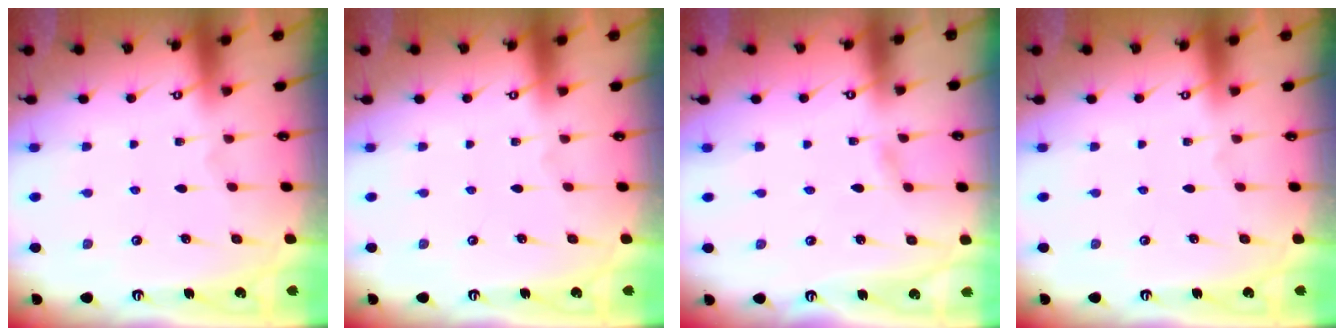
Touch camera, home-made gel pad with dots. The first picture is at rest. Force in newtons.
{"total": 0.0}
{"total": 1.4, "press": 1.4, "slide": 0.2}
{"total": 0.0}